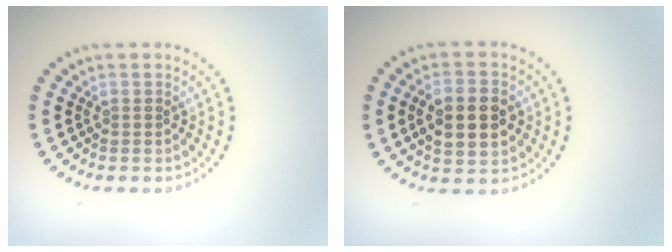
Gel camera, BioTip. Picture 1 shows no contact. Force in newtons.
{"total": 5.2, "press": 5.2, "slide": 0.4}